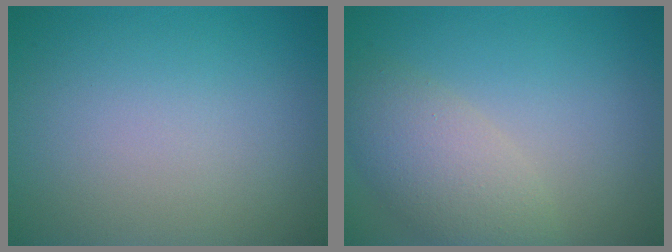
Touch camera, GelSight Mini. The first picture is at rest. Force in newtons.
{"total": 4.2, "press": 4.2, "slide": 0.5}